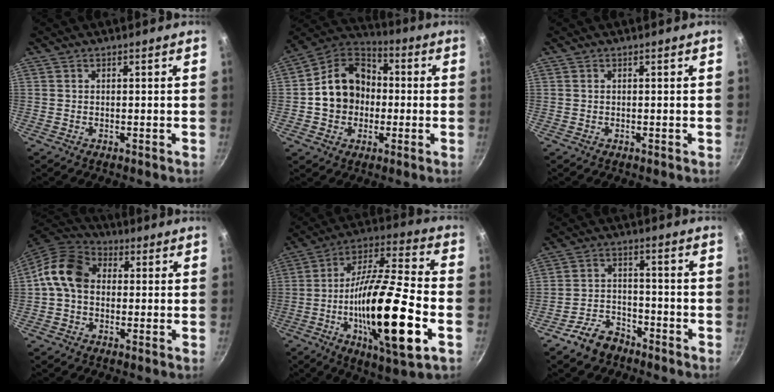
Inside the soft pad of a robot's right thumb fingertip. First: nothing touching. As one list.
[{"total": 14.6, "force": [-0.3, 11.9, 8.3], "torque": [-0.109, 0.034, -0.021]}, {"total": 0.0}, {"total": 10.4, "force": [0.5, 8.0, 6.6], "torque": [-0.090, 0.026, -0.014]}, {"total": 25.7, "force": [-6.8, 6.7, 23.9], "torque": [-0.408, 0.026, -0.122]}, {"total": 7.2, "force": [-5.2, 4.2, 2.8], "torque": [-0.035, 0.053, -0.092]}]